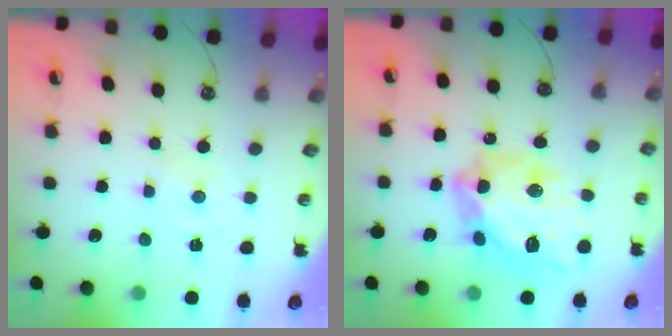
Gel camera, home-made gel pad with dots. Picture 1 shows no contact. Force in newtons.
{"total": 21.0, "press": 20.9, "slide": 2.1}